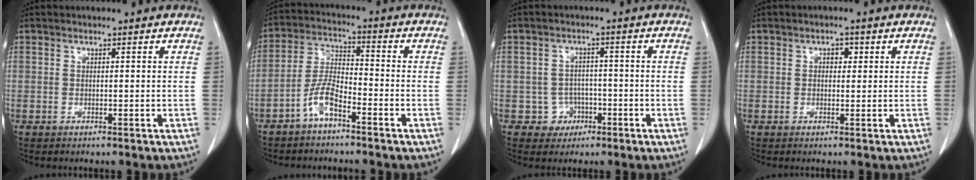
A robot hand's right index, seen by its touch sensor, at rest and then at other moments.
{"total": 6.1, "force": [-3.9, 1.5, 4.5], "torque": [-0.101, 0.008, -0.080]}
{"total": 3.6, "force": [-1.4, 3.3, 0.0], "torque": [0.014, 0.017, -0.017]}
{"total": 1.5, "force": [0.5, 1.0, 1.1], "torque": [-0.013, 0.004, 0.005]}